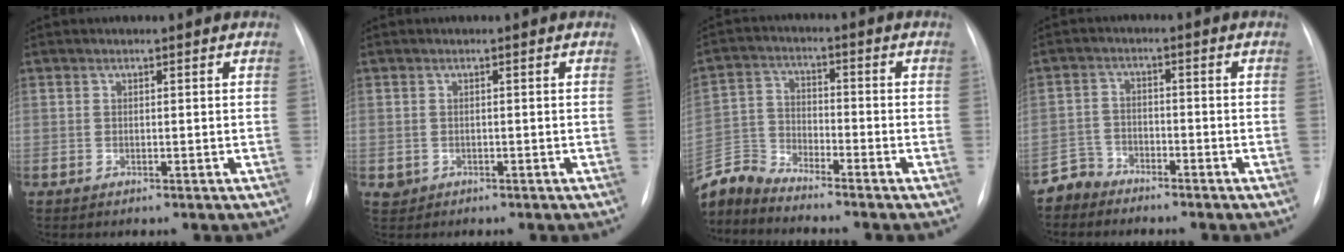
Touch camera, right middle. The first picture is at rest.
{"total": 1.3, "force": [-0.4, 1.2, 0.3], "torque": [-0.004, 0.003, -0.001]}
{"total": 7.7, "force": [-7.6, 0.2, 0.8], "torque": [-0.023, 0.001, -0.155]}
{"total": 3.6, "force": [-3.2, 1.5, -0.7], "torque": [0.016, 0.001, -0.065]}